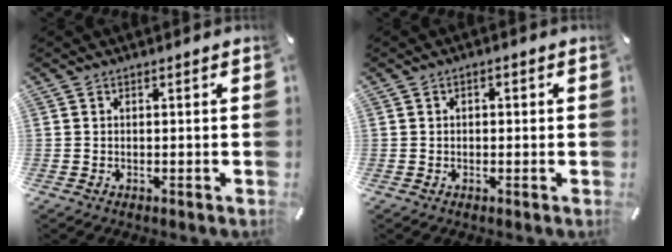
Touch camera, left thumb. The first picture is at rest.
{"total": 1.1, "force": [-0.2, 0.9, 0.6], "torque": [-0.013, 0.005, -0.006]}